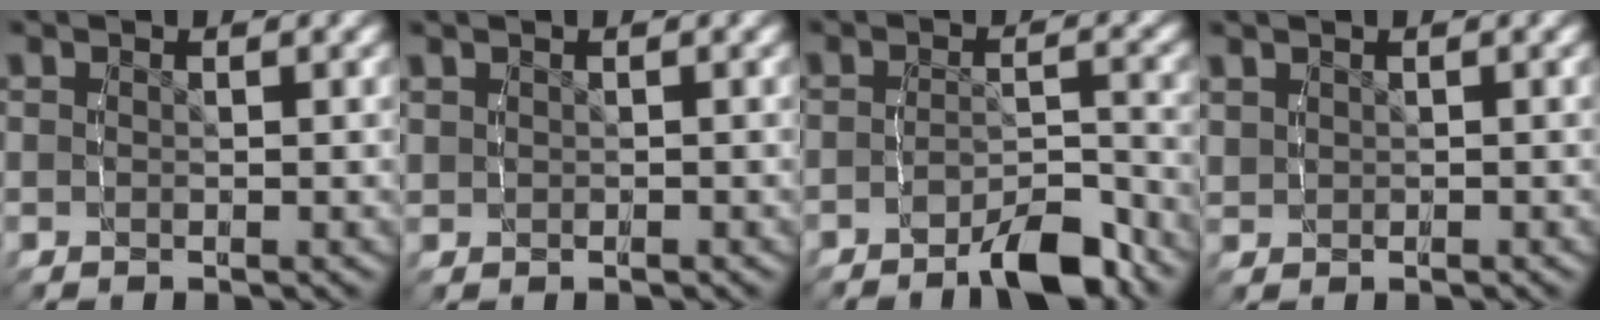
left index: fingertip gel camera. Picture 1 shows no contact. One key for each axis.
{"total": 0.8, "fx": 0.6, "fy": -0.5, "fz": -0.2, "tx": 0.002, "ty": 0.007, "tz": 0.011}
{"total": 3.9, "fx": -3.2, "fy": 1.2, "fz": 1.9, "tx": -0.031, "ty": -0.002, "tz": -0.060}
{"total": 1.2, "fx": 1.1, "fy": 0.2, "fz": 0.2, "tx": -0.006, "ty": 0.007, "tz": 0.021}